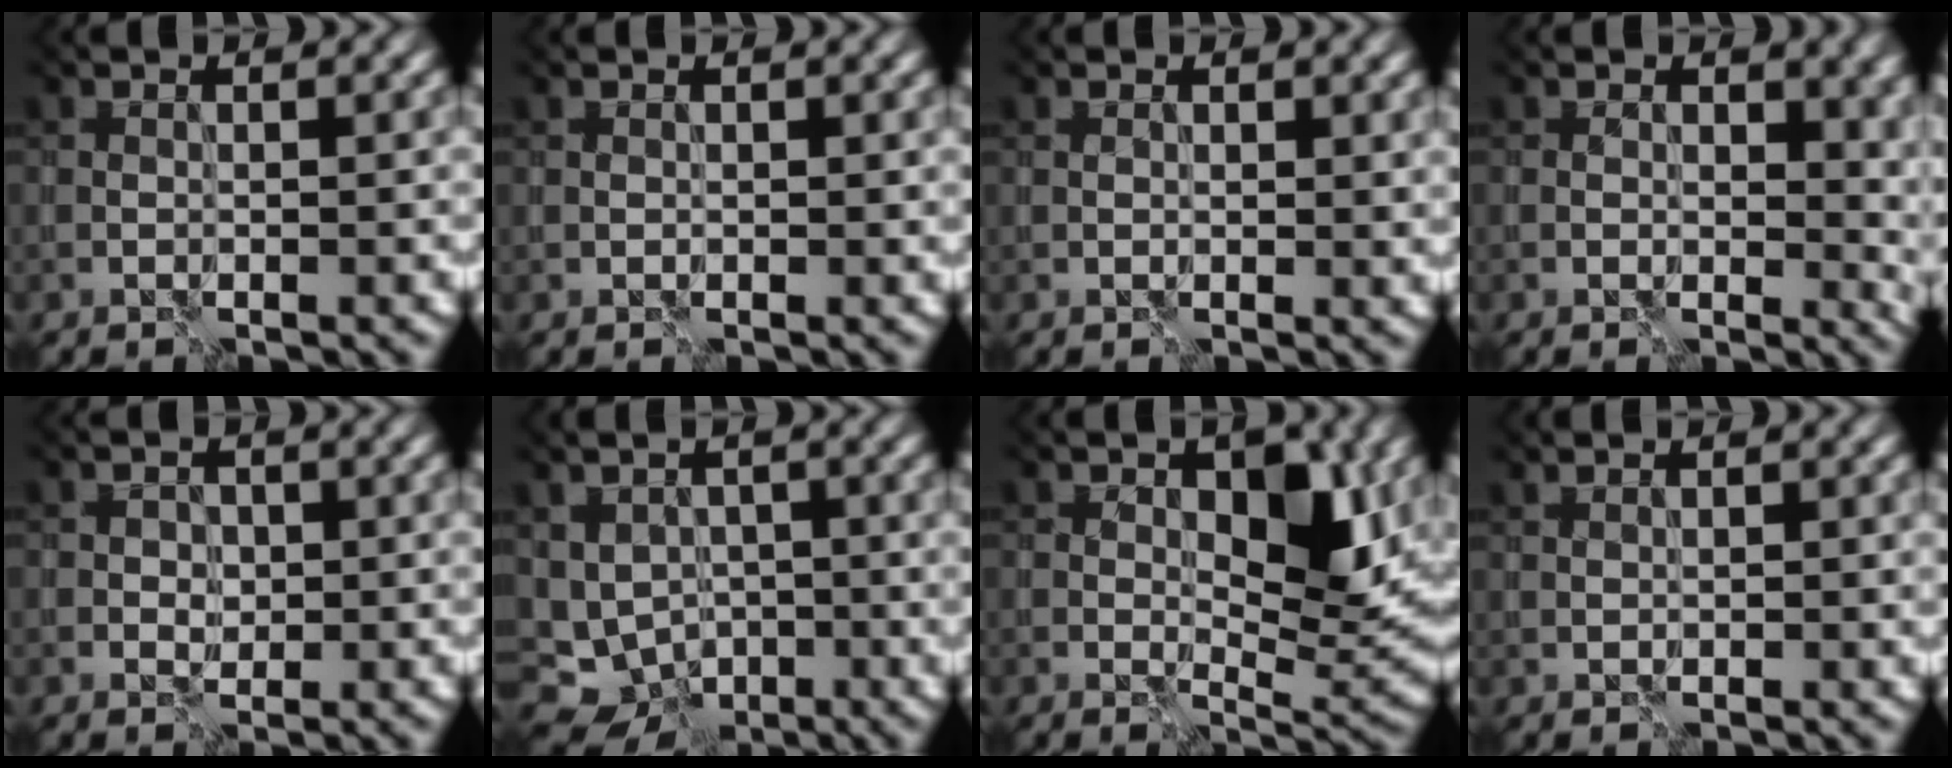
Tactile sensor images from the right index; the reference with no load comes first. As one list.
[{"total": 0.0}, {"total": 0.5, "force": [0.4, 0.2, 0.3], "torque": [-0.003, 0.000, 0.008]}, {"total": 5.1, "force": [0.9, 3.3, 3.8], "torque": [-0.031, -0.003, 0.012]}, {"total": 1.2, "force": [-0.1, 1.2, 0.4], "torque": [-0.010, 0.001, -0.002]}, {"total": 4.1, "force": [-0.7, 3.8, 1.5], "torque": [-0.026, -0.006, -0.004]}, {"total": 6.1, "force": [1.4, 3.3, 4.9], "torque": [-0.063, -0.005, 0.023]}, {"total": 0.6, "force": [0.6, 0.0, -0.2], "torque": [-0.001, 0.002, 0.009]}]